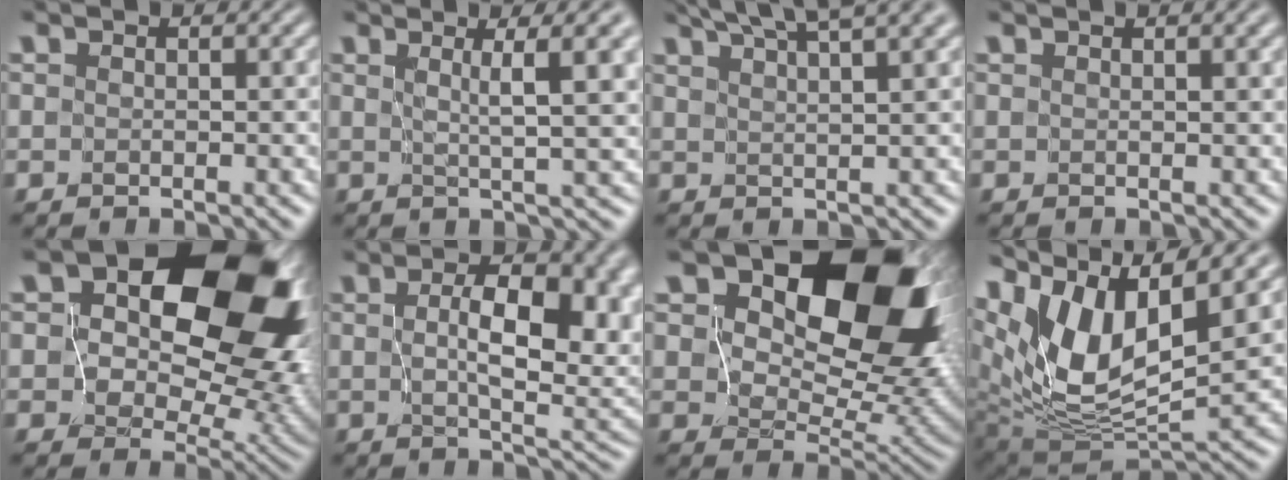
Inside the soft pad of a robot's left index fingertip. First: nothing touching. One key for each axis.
{"total": 6.4, "fx": 2.4, "fy": 1.1, "fz": 5.8, "tx": -0.060, "ty": 0.013, "tz": 0.036}
{"total": 8.4, "fx": 6.6, "fy": 1.9, "fz": 4.9, "tx": -0.050, "ty": 0.035, "tz": 0.062}
{"total": 2.0, "fx": 1.4, "fy": 0.4, "fz": 1.4, "tx": -0.013, "ty": -0.003, "tz": 0.013}
{"total": 19.5, "fx": 6.9, "fy": 12.6, "fz": 13.2, "tx": -0.168, "ty": 0.037, "tz": 0.104}
{"total": 9.1, "fx": 0.9, "fy": 4.2, "fz": 8.0, "tx": -0.101, "ty": 0.001, "tz": 0.017}
{"total": 17.6, "fx": 8.3, "fy": 9.9, "fz": 11.9, "tx": -0.164, "ty": 0.021, "tz": 0.124}
{"total": 11.7, "fx": 6.4, "fy": 4.7, "fz": 8.6, "tx": -0.178, "ty": 0.015, "tz": 0.112}